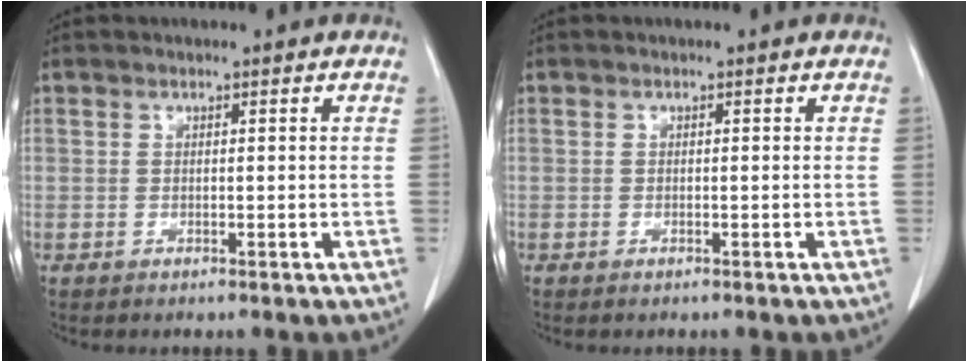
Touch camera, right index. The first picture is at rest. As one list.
[{"total": 0.0}]